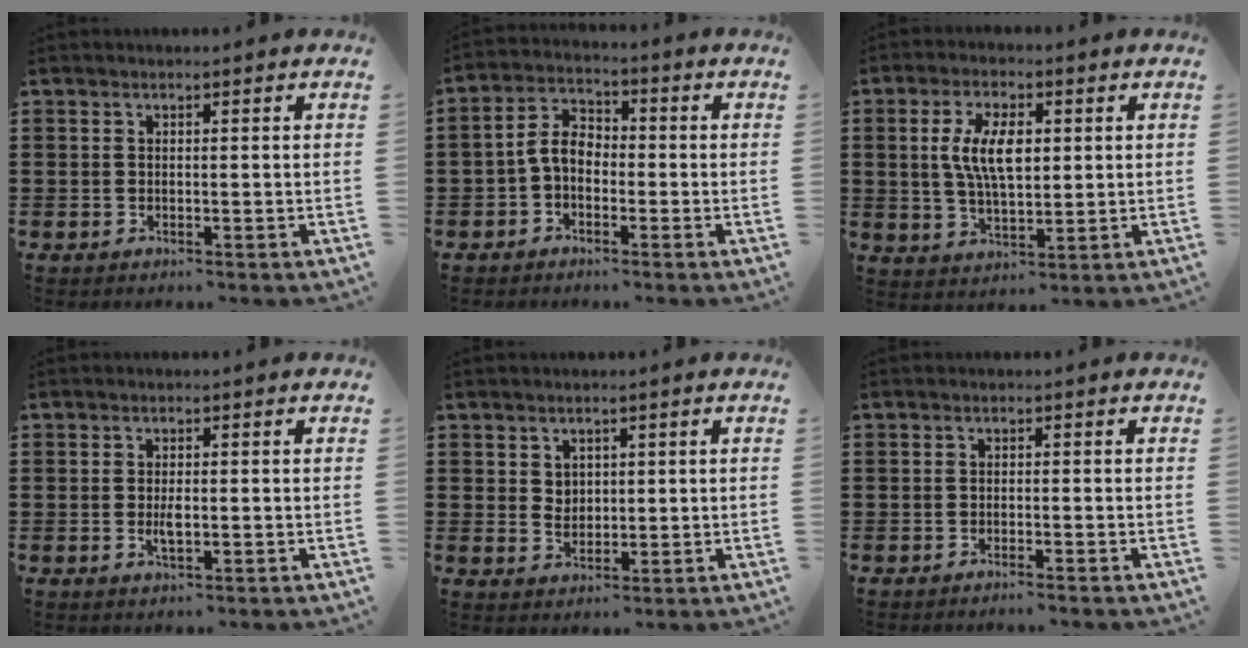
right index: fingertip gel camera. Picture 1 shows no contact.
{"total": 4.7, "force": [-1.2, 3.0, 3.4], "torque": [-0.088, 0.007, -0.030]}
{"total": 8.0, "force": [1.4, 3.6, 7.1], "torque": [-0.148, 0.009, 0.021]}
{"total": 2.4, "force": [-0.2, 0.9, 2.2], "torque": [-0.041, 0.000, -0.004]}
{"total": 2.4, "force": [1.1, 2.0, 0.7], "torque": [-0.014, 0.007, 0.017]}
{"total": 0.9, "force": [-0.8, -0.3, 0.3], "torque": [-0.006, -0.001, -0.016]}